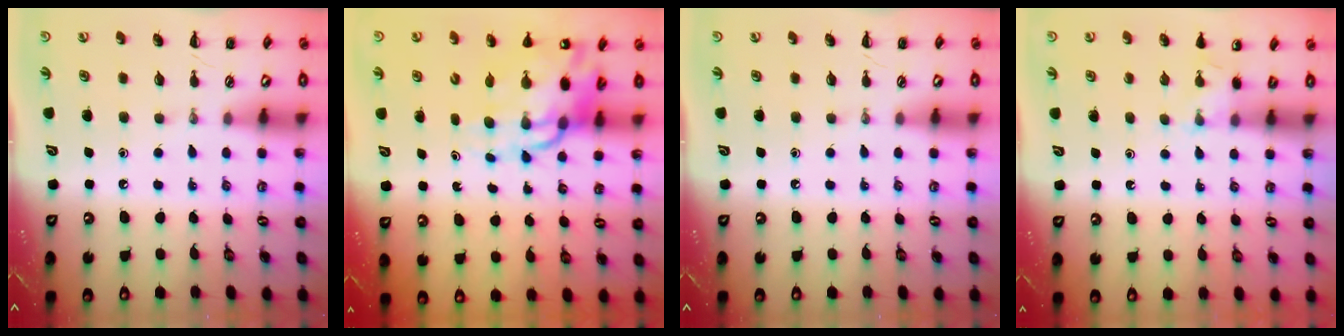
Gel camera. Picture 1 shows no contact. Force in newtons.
{"total": 14.1, "press": 13.5, "slide": 4.0}
{"total": 0.0}
{"total": 4.0, "press": 3.8, "slide": 1.3}